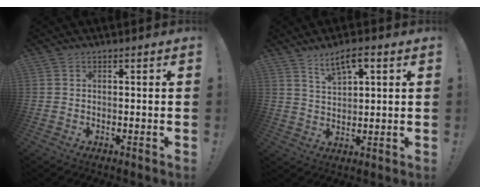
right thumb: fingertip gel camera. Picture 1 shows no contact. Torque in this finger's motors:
{"motor_torque": [-0.01, 0.03, 0.24, 0.38, 0.01]}